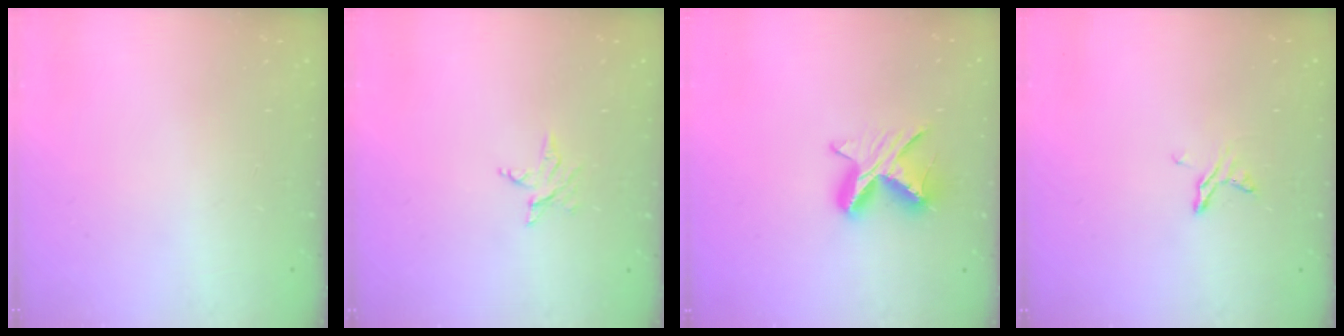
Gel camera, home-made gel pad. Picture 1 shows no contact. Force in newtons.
{"total": 2.5, "press": 2.5, "slide": 0.4}
{"total": 8.7, "press": 8.7, "slide": 0.6}
{"total": 5.8, "press": 5.7, "slide": 0.6}